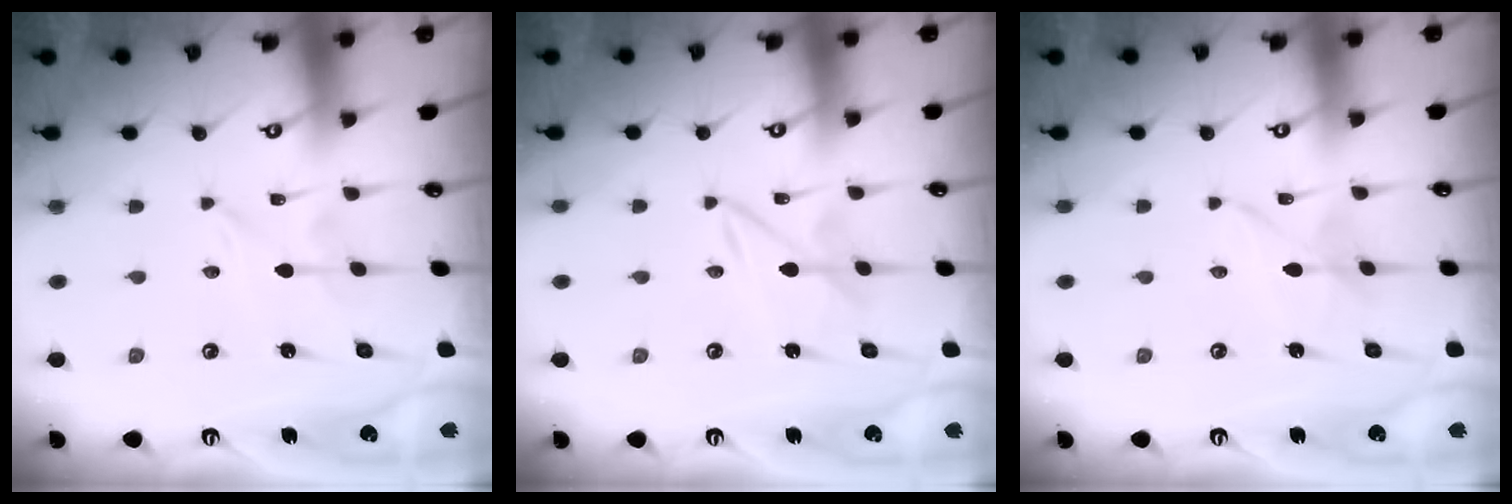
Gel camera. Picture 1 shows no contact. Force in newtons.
{"total": 2.1, "press": 2.1, "slide": 0.3}
{"total": 1.4, "press": 1.4, "slide": 0.2}